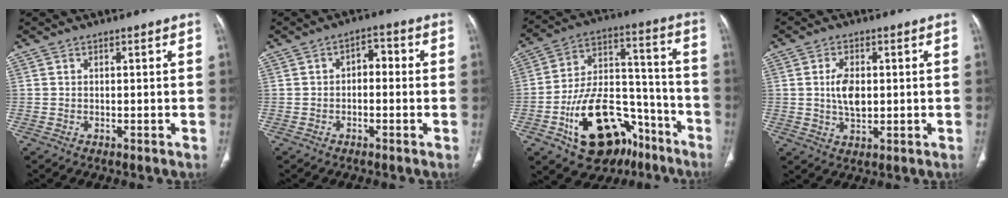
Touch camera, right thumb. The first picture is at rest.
{"total": 3.7, "force": [-0.2, 2.3, 2.9], "torque": [-0.030, 0.019, -0.014]}
{"total": 23.2, "force": [-11.7, 13.6, 14.8], "torque": [-0.229, 0.087, -0.177]}
{"total": 5.8, "force": [0.5, 3.3, 4.7], "torque": [-0.083, -0.003, 0.012]}